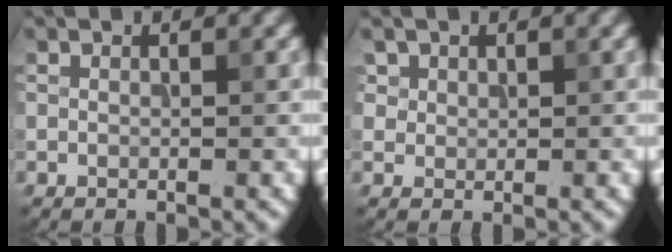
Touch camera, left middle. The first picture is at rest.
{"total": 3.0, "force": [1.7, 2.2, 1.1], "torque": [-0.043, 0.000, 0.044]}